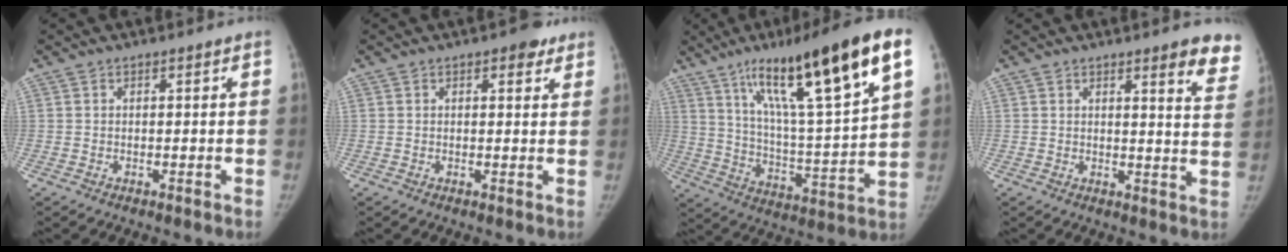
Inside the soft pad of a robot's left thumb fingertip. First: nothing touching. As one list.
[{"total": 3.3, "force": [2.1, 1.6, 2.1], "torque": [-0.011, -0.006, 0.021]}, {"total": 26.4, "force": [13.8, 4.4, 22.0], "torque": [-0.339, -0.030, 0.229]}, {"total": 9.0, "force": [6.7, 1.9, 5.8], "torque": [-0.038, -0.035, 0.064]}]